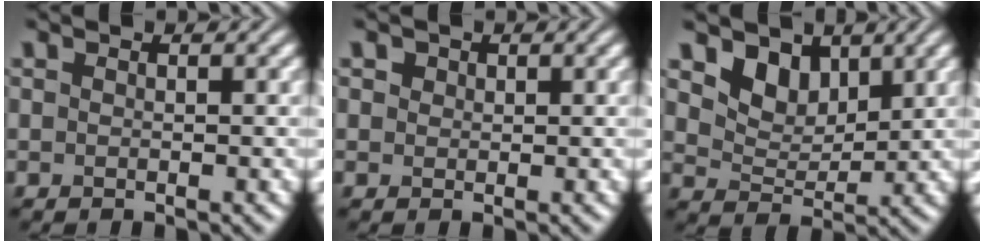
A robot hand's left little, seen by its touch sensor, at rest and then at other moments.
{"total": 1.5, "force": [0.9, 1.1, 0.6], "torque": [-0.012, 0.006, 0.006]}
{"total": 4.5, "force": [2.8, 3.0, 1.9], "torque": [-0.046, -0.026, 0.061]}